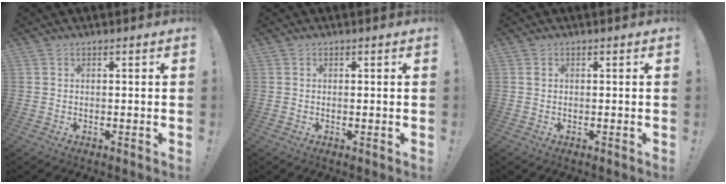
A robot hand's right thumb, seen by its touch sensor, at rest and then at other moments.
{"total": 0.7, "force": [0.1, 0.6, -0.4], "torque": [0.000, 0.005, 0.003]}
{"total": 0.6, "force": [0.2, 0.5, 0.2], "torque": [-0.005, 0.003, 0.003]}